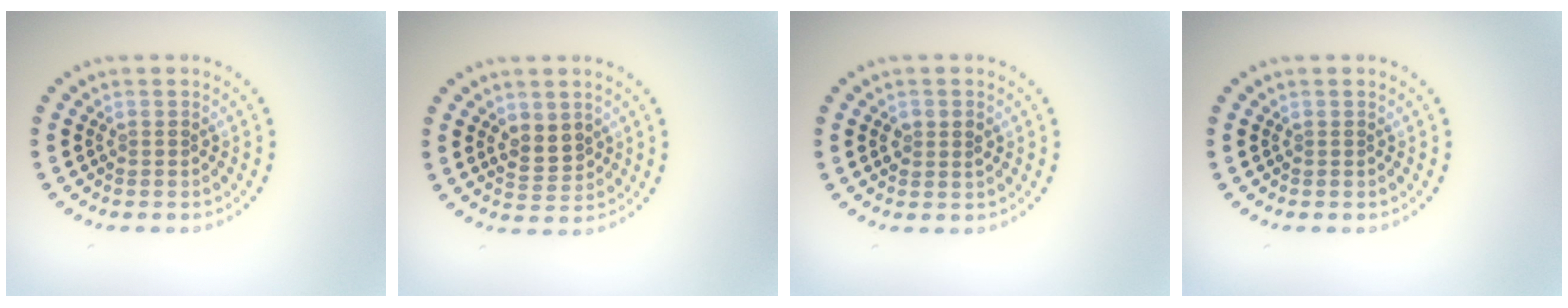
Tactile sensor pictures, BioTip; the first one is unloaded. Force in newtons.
{"total": 2.5, "press": 2.4, "slide": 0.7}
{"total": 1.5, "press": 1.5, "slide": 0.3}
{"total": 0.0}